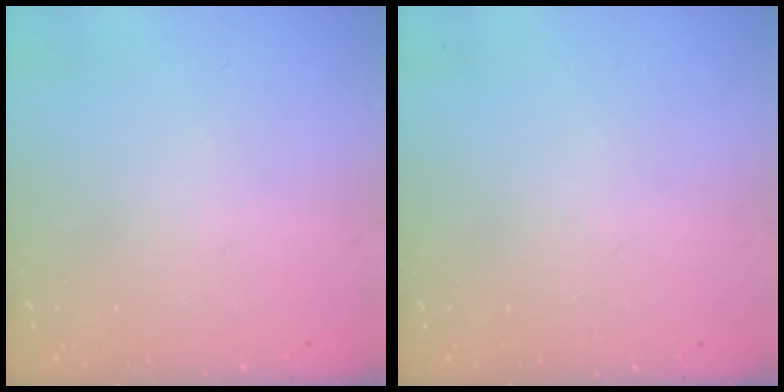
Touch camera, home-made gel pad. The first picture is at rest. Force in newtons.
{"total": 0.0}